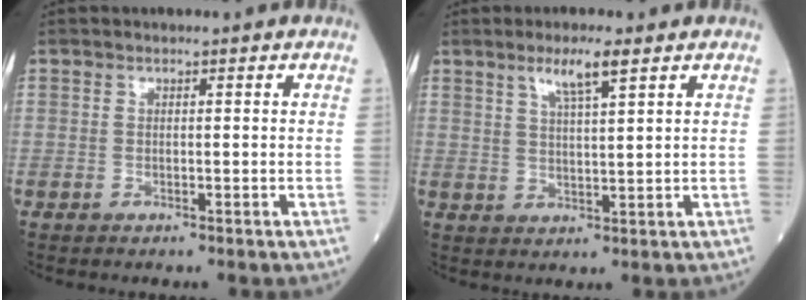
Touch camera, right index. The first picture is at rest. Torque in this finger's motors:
{"motor_torque": [0.67, 0.64, 0.34, 0.09]}